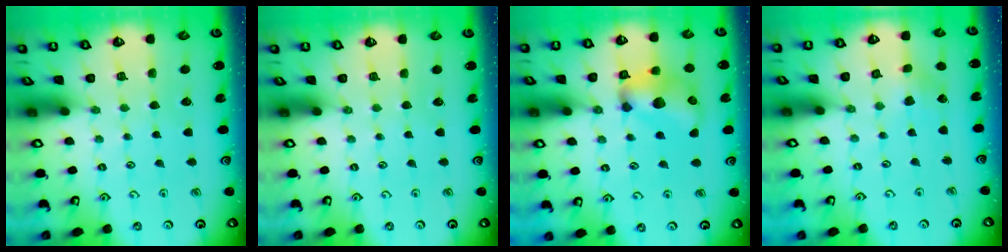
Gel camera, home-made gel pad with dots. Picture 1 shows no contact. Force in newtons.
{"total": 0.0}
{"total": 13.9, "press": 13.9, "slide": 0.9}
{"total": 2.7, "press": 2.7, "slide": 0.3}